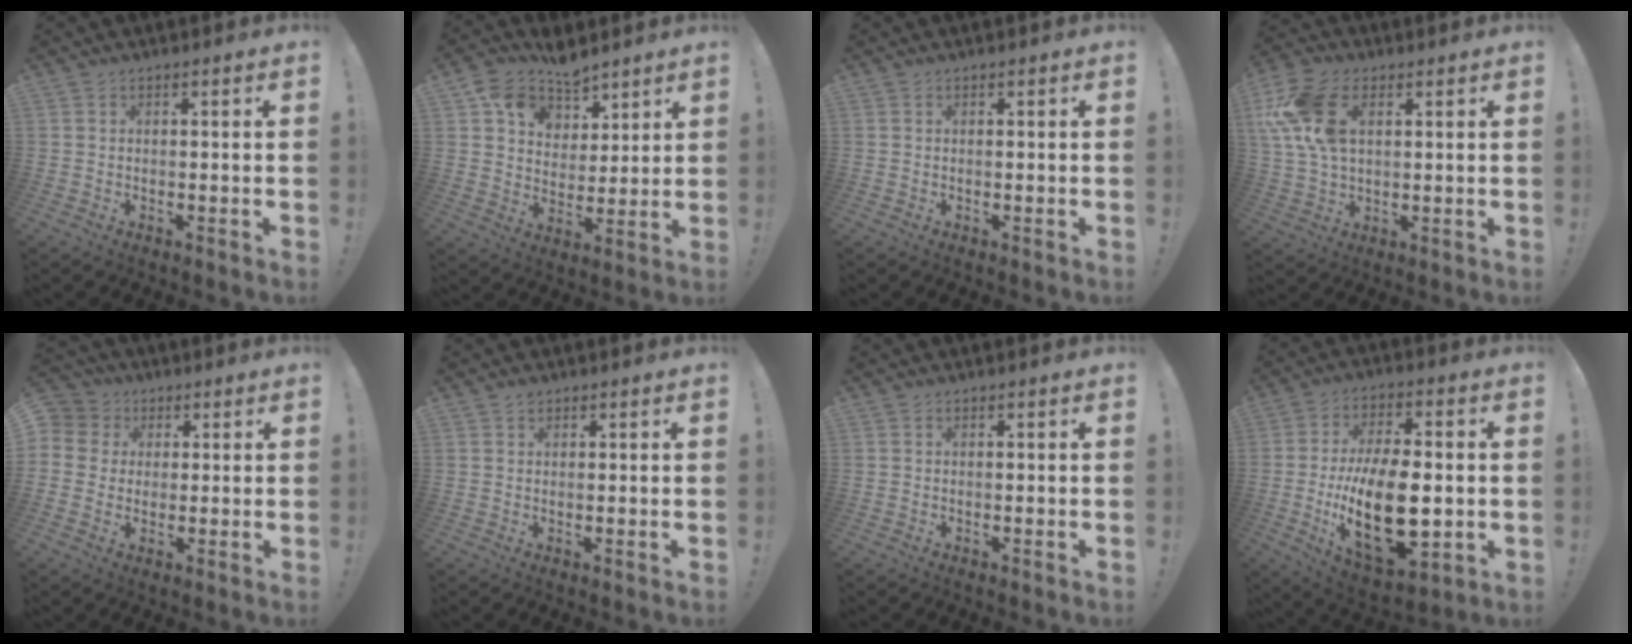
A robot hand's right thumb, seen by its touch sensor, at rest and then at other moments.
{"total": 11.3, "force": [7.8, 7.5, 3.0], "torque": [-0.059, -0.048, 0.154]}
{"total": 0.0}
{"total": 15.2, "force": [4.5, 9.6, 10.9], "torque": [-0.230, -0.005, 0.087]}
{"total": 6.1, "force": [0.8, 5.9, 1.5], "torque": [-0.031, -0.004, 0.018]}
{"total": 1.0, "force": [0.8, 0.5, 0.4], "torque": [-0.003, -0.001, 0.015]}
{"total": 0.0}
{"total": 23.4, "force": [-3.0, 11.6, 20.0], "torque": [-0.377, -0.007, -0.045]}